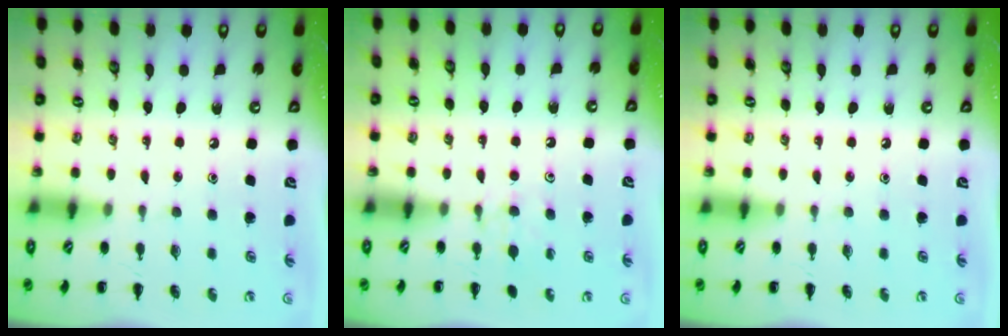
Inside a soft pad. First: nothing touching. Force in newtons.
{"total": 5.6, "press": 5.4, "slide": 1.7}
{"total": 0.0}